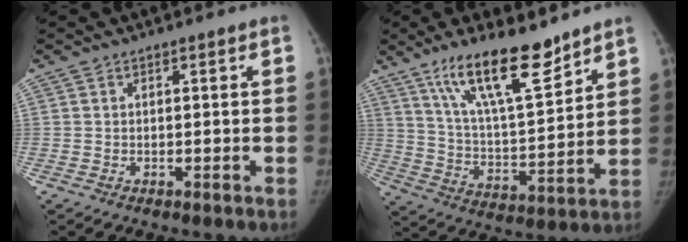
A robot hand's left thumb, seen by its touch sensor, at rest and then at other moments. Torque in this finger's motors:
{"motor_torque": [0.91, -0.26, 1.38, -1.36, 0.20]}